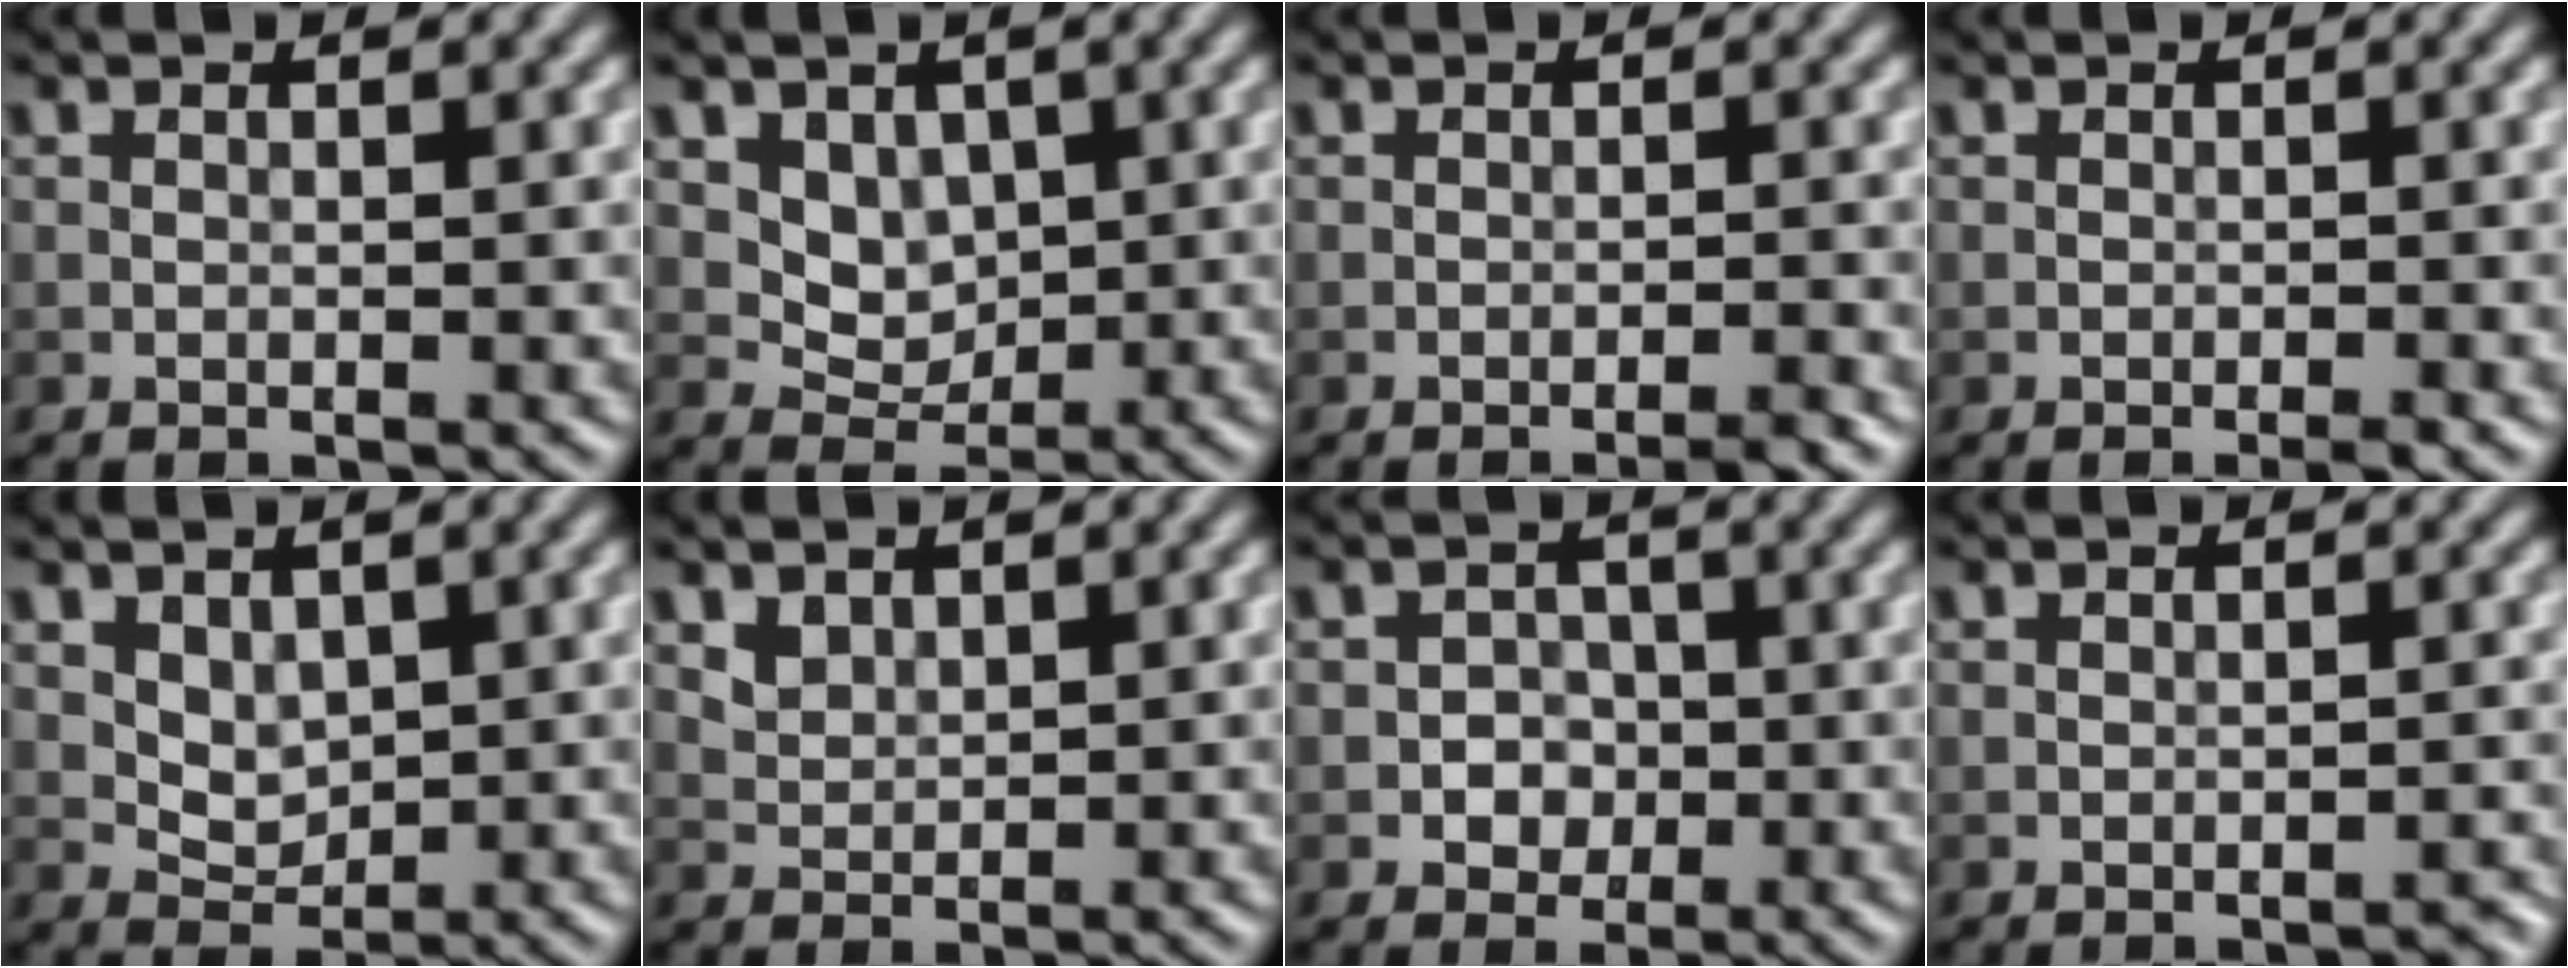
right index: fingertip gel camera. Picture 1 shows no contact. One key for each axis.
{"total": 3.0, "fx": 1.0, "fy": 2.4, "fz": 1.6, "tx": -0.030, "ty": -0.018, "tz": 0.028}
{"total": 1.6, "fx": -1.2, "fy": 0.1, "fz": 1.1, "tx": -0.012, "ty": 0.003, "tz": -0.023}
{"total": 1.0, "fx": -0.7, "fy": 0.1, "fz": 0.7, "tx": -0.010, "ty": -0.001, "tz": -0.013}
{"total": 2.3, "fx": 0.8, "fy": 1.7, "fz": 1.3, "tx": -0.022, "ty": -0.010, "tz": 0.021}
{"total": 1.7, "fx": 1.1, "fy": 1.1, "fz": 0.6, "tx": -0.019, "ty": -0.008, "tz": 0.029}
{"total": 2.2, "fx": -0.6, "fy": 2.0, "fz": 0.8, "tx": 0.006, "ty": 0.001, "tz": -0.019}
{"total": 0.9, "fx": -0.8, "fy": 0.3, "fz": 0.3, "tx": -0.002, "ty": 0.003, "tz": -0.010}